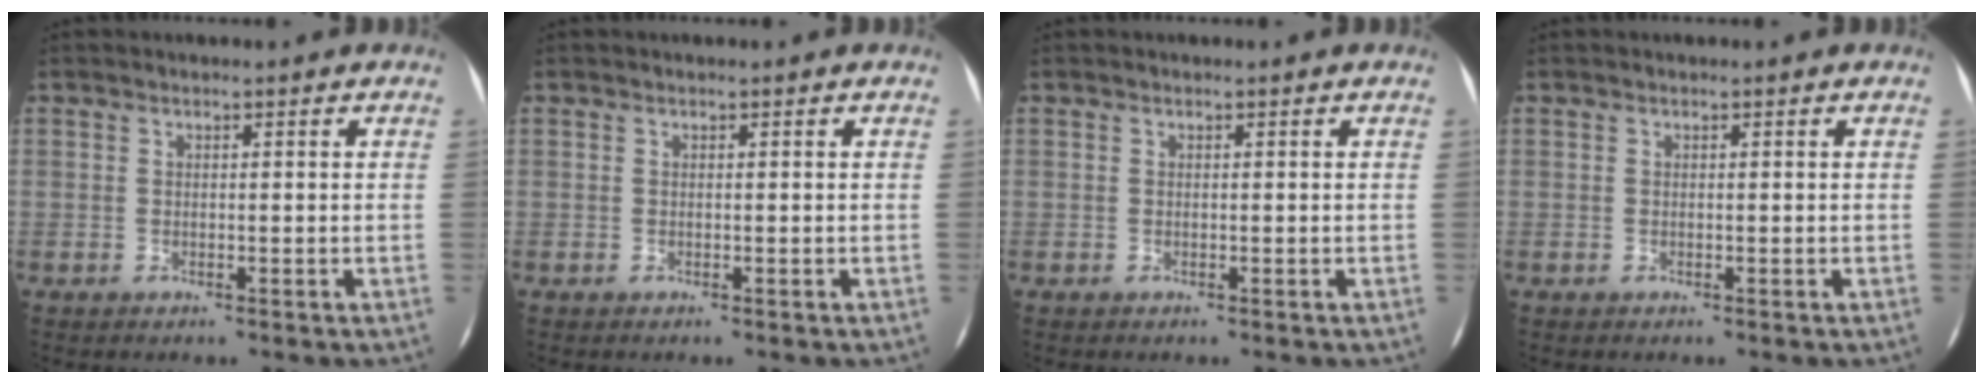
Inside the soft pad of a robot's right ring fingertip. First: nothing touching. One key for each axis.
{"total": 0.0}
{"total": 0.0}
{"total": 0.0}